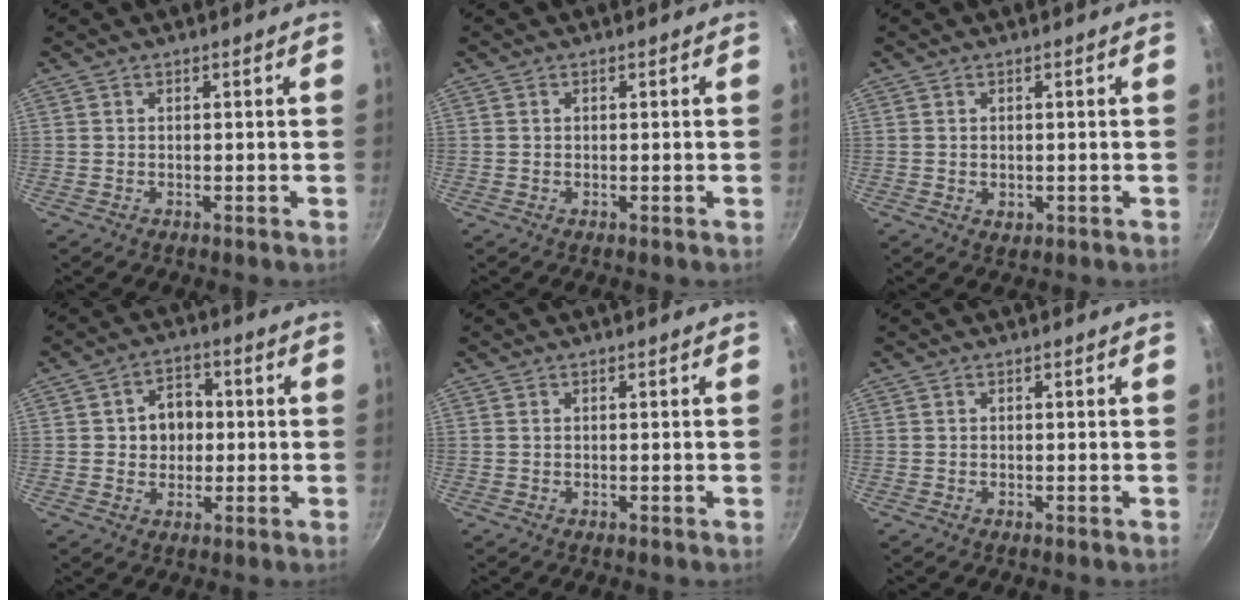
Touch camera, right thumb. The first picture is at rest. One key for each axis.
{"total": 0.0}
{"total": 1.5, "fx": -0.1, "fy": 1.2, "fz": 0.9, "tx": -0.014, "ty": -0.002, "tz": 0.000}
{"total": 6.9, "fx": 0.4, "fy": 5.7, "fz": 3.9, "tx": -0.023, "ty": 0.009, "tz": 0.000}
{"total": 0.0}
{"total": 0.0}